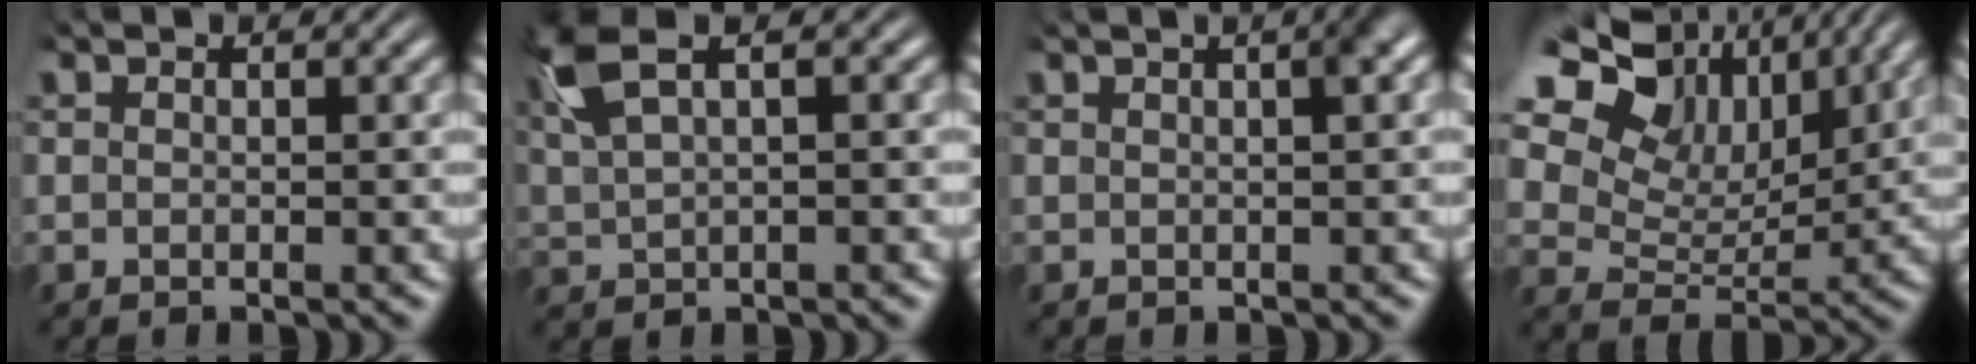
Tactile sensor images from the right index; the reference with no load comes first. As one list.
[{"total": 5.4, "force": [2.7, 2.5, 3.9], "torque": [-0.089, 0.013, 0.052]}, {"total": 2.5, "force": [0.8, 0.3, 2.3], "torque": [-0.021, 0.012, 0.009]}, {"total": 11.4, "force": [4.6, 7.5, 7.2], "torque": [-0.141, -0.009, 0.073]}]